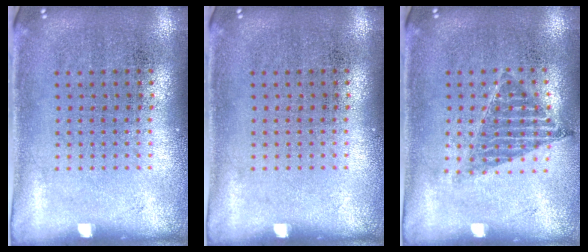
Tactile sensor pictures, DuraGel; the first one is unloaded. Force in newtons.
{"total": 0.0}
{"total": 0.9, "press": 0.8, "slide": 0.3}